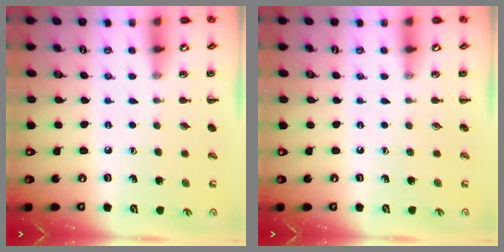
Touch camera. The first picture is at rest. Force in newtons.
{"total": 0.0}